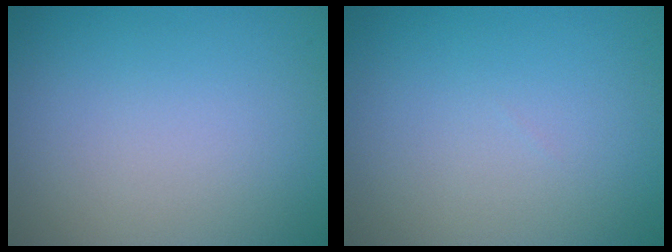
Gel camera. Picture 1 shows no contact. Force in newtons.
{"total": 0.0}